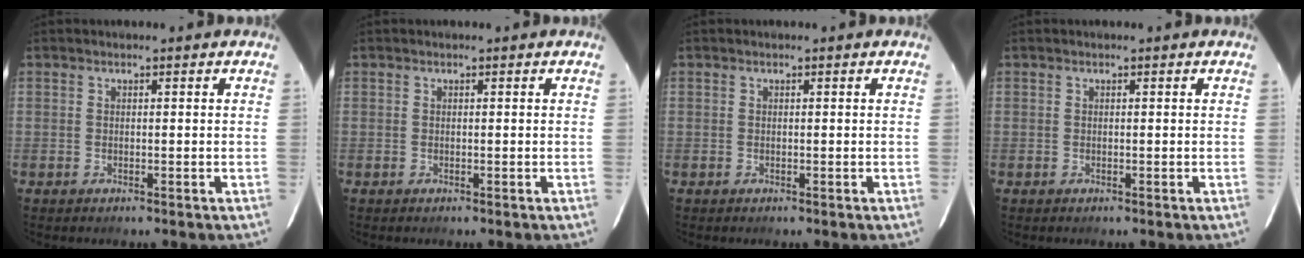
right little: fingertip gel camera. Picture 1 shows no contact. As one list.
[{"total": 0.0}, {"total": 0.0}, {"total": 0.0}]